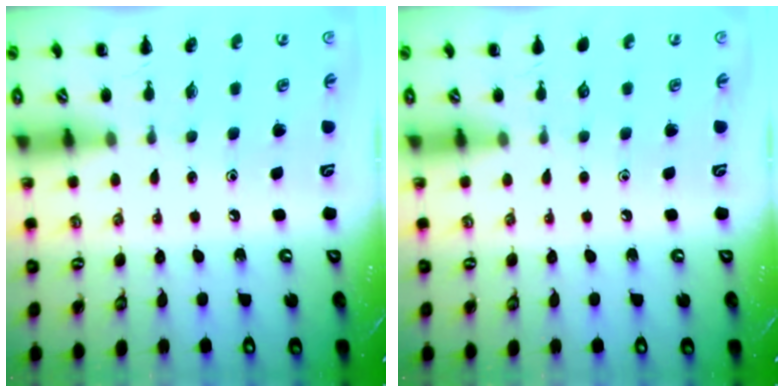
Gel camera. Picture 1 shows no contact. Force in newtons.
{"total": 0.0}